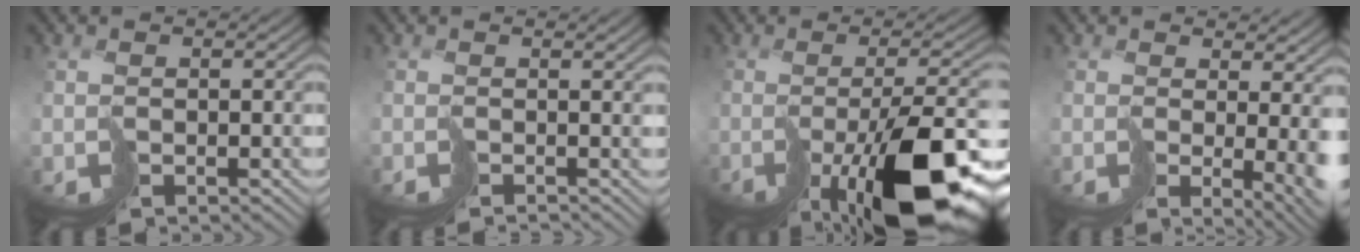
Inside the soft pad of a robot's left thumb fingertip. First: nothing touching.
{"total": 1.0, "force": [-0.3, -0.7, 0.7], "torque": [-0.001, -0.004, -0.005]}
{"total": 13.5, "force": [-5.3, 3.4, 12.0], "torque": [-0.179, -0.021, -0.070]}
{"total": 6.6, "force": [0.7, 2.0, 6.2], "torque": [-0.091, -0.022, 0.038]}